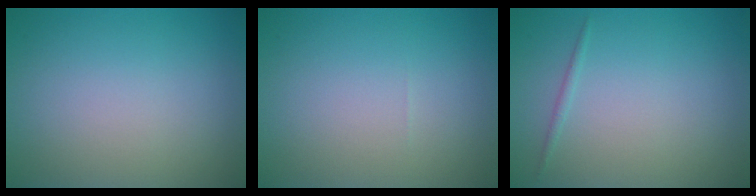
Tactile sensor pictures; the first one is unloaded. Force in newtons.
{"total": 0.0}
{"total": 0.6, "press": 0.6, "slide": 0.1}